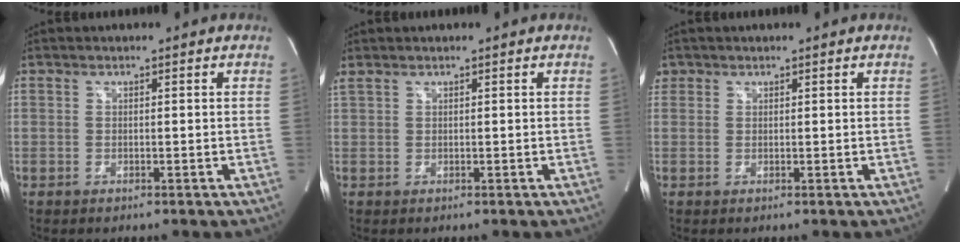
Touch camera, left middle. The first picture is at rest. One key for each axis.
{"total": 1.0, "fx": 0.9, "fy": 0.1, "fz": 0.4, "tx": -0.029, "ty": 0.024, "tz": 0.029}
{"total": 1.5, "fx": 0.9, "fy": 1.2, "fz": 0.1, "tx": 0.007, "ty": 0.011, "tz": 0.015}